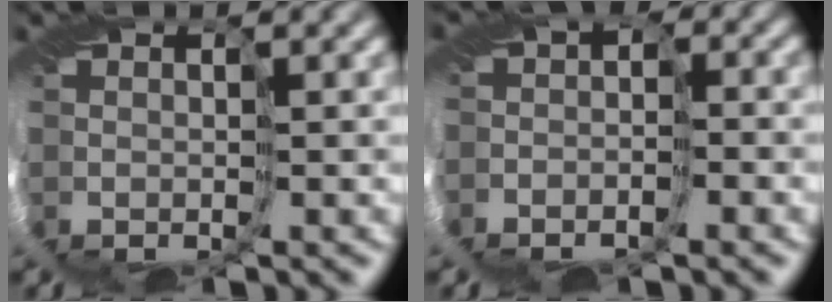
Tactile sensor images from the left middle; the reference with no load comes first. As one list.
[{"total": 4.8, "force": [-2.0, 3.4, 2.7], "torque": [-0.040, 0.006, -0.031]}]